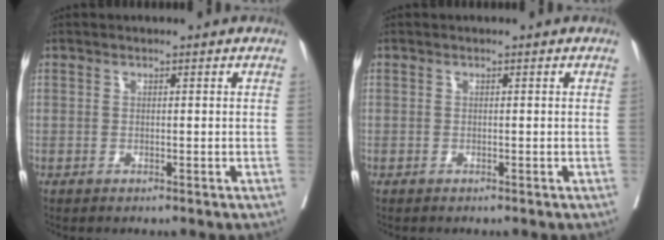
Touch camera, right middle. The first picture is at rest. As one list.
[{"total": 0.0}]